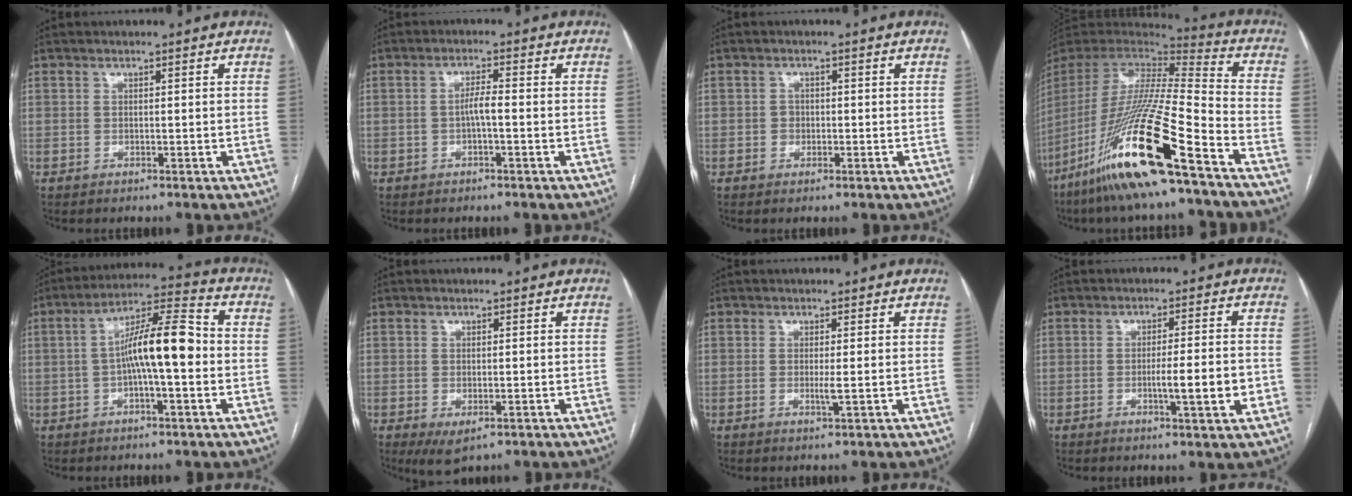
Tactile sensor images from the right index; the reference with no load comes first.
{"total": 2.6, "force": [-0.5, 0.2, 2.5], "torque": [-0.043, 0.004, -0.009]}
{"total": 1.4, "force": [-0.2, 1.3, 0.5], "torque": [-0.005, 0.005, -0.003]}
{"total": 24.5, "force": [-14.4, 0.7, 19.8], "torque": [-0.410, -0.057, -0.278]}
{"total": 11.0, "force": [-0.8, 1.8, 10.8], "torque": [-0.188, 0.029, -0.018]}
{"total": 3.8, "force": [-1.8, 1.6, 3.0], "torque": [-0.048, -0.009, -0.017]}
{"total": 1.5, "force": [-0.1, -0.1, 1.5], "torque": [-0.030, -0.004, -0.002]}
{"total": 6.7, "force": [-1.8, 0.2, 6.4], "torque": [-0.098, -0.004, -0.025]}